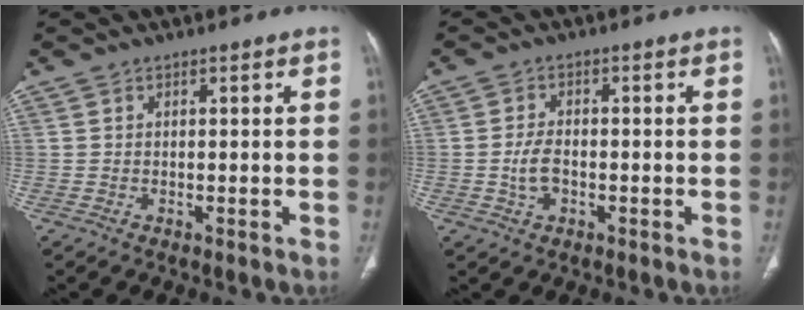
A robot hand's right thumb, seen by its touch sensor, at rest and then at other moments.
{"total": 4.0, "force": [-0.9, 2.5, 3.0], "torque": [-0.056, 0.012, -0.016]}